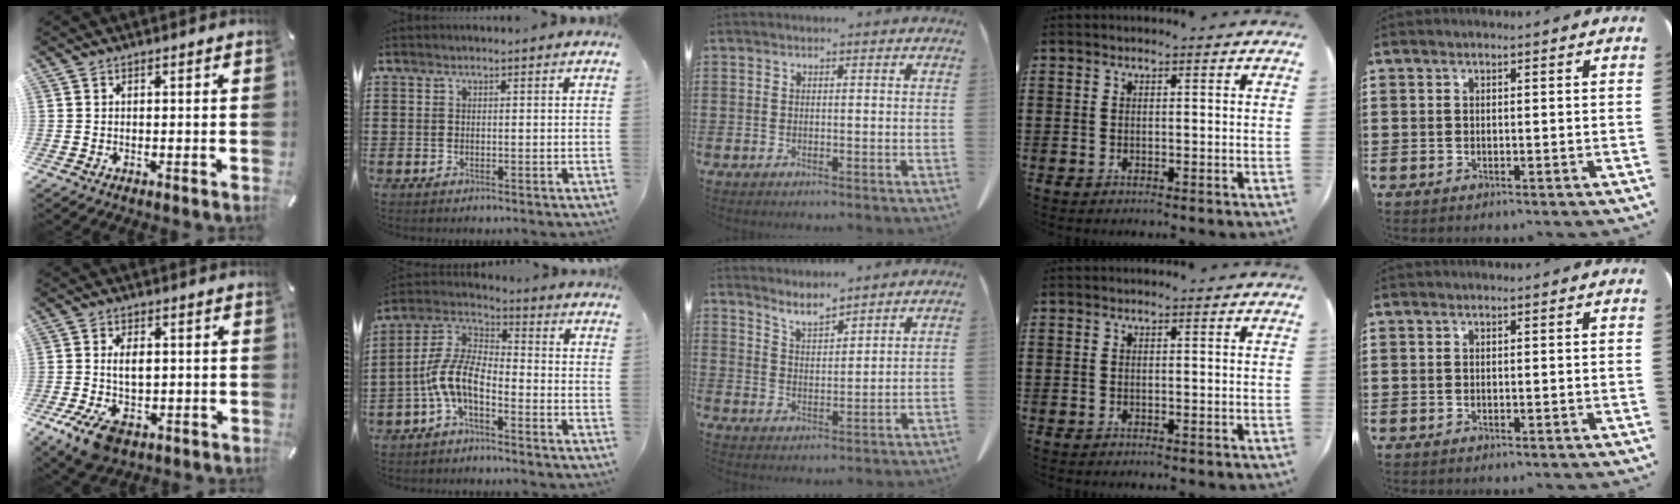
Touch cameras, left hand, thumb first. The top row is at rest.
{"thumb": {"total": 10.1, "force": [-1.4, 6.5, 7.6], "torque": [-0.122, 0.003, -0.020]}, "index": {"total": 8.4, "force": [-4.5, 3.2, 6.4], "torque": [-0.168, -0.017, -0.100]}, "middle": {"total": 3.9, "force": [3.9, 0.0, 0.4], "torque": [-0.021, -0.019, 0.070]}}